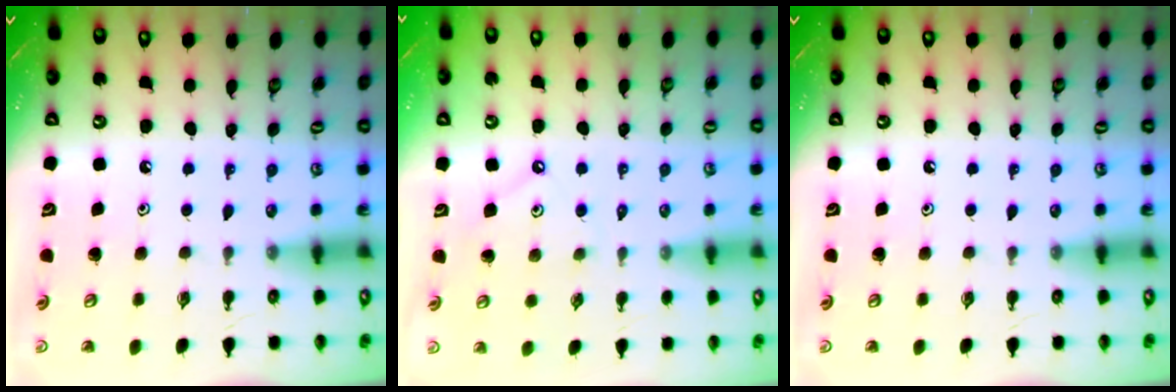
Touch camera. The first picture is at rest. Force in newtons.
{"total": 1.6, "press": 1.6, "slide": 0.1}
{"total": 0.0}